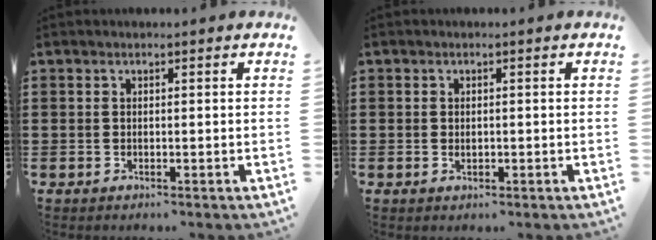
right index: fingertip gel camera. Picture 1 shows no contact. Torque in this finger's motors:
{"motor_torque": [0.01, 0.00, 0.02, 0.02]}